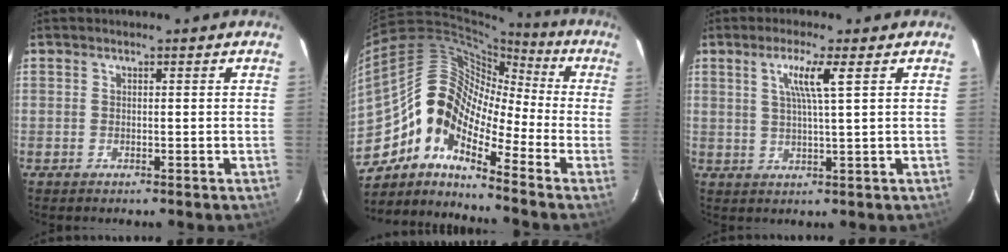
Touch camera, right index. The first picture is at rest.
{"total": 14.1, "force": [-6.6, 7.8, 9.8], "torque": [-0.163, 0.013, -0.145]}
{"total": 5.1, "force": [2.1, -0.6, 4.6], "torque": [-0.085, 0.000, 0.037]}